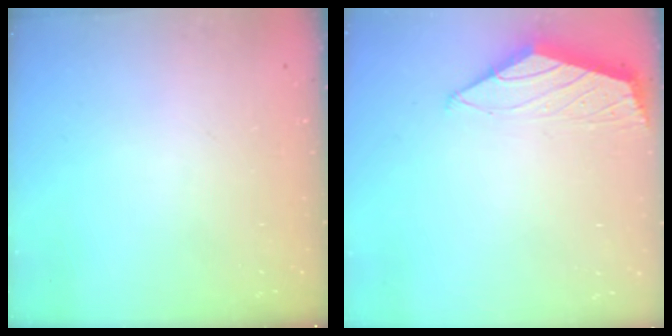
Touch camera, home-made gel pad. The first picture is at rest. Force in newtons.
{"total": 1.5, "press": 1.5, "slide": 0.4}